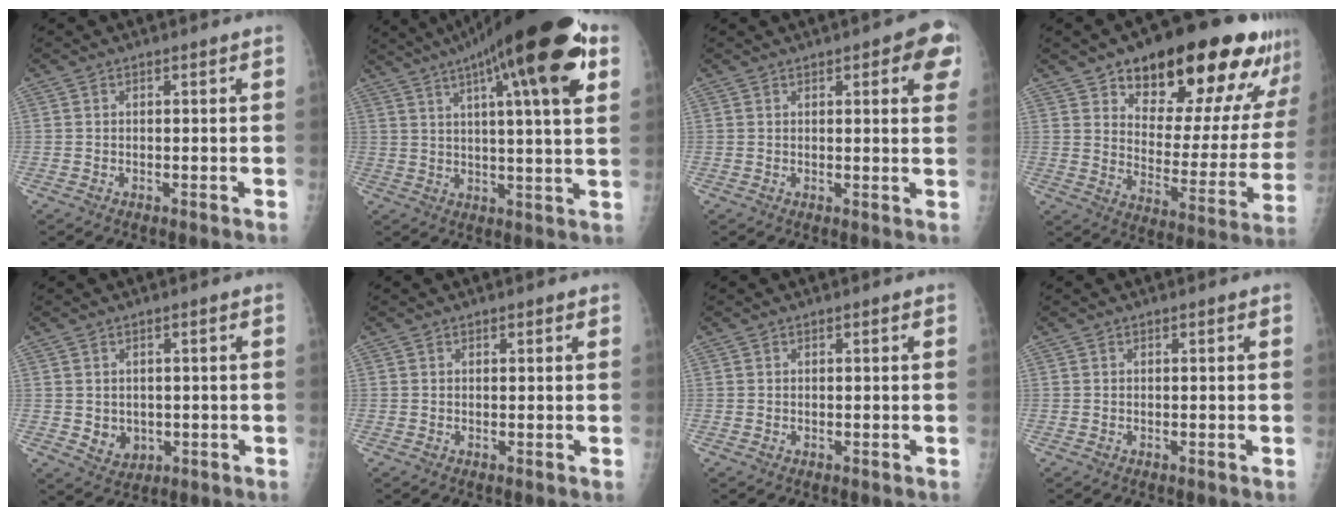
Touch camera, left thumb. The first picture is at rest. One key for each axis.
{"total": 23.6, "fx": 11.3, "fy": 4.7, "fz": 20.1, "tx": -0.303, "ty": 0.001, "tz": 0.166}
{"total": 9.2, "fx": 4.1, "fy": 3.0, "fz": 7.7, "tx": -0.059, "ty": -0.009, "tz": 0.040}
{"total": 25.6, "fx": 16.4, "fy": 10.3, "fz": 16.7, "tx": -0.192, "ty": -0.063, "tz": 0.235}
{"total": 4.0, "fx": -0.2, "fy": 3.5, "fz": 2.0, "tx": -0.017, "ty": -0.004, "tz": 0.012}
{"total": 0.7, "fx": 0.5, "fy": 0.3, "fz": 0.4, "tx": -0.002, "ty": -0.001, "tz": 0.005}
{"total": 0.0}
{"total": 0.0}